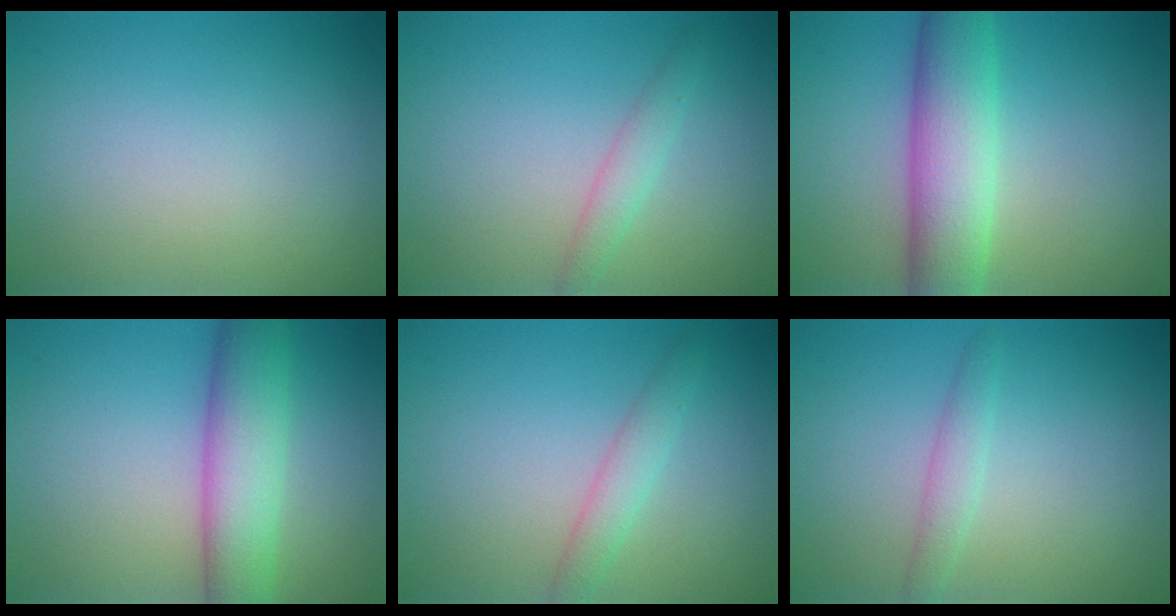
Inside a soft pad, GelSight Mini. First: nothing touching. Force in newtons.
{"total": 1.8, "press": 1.8, "slide": 0.1}
{"total": 7.0, "press": 7.0, "slide": 0.2}
{"total": 6.2, "press": 6.2, "slide": 0.2}
{"total": 2.1, "press": 2.1, "slide": 0.1}
{"total": 1.5, "press": 1.5, "slide": 0.0}